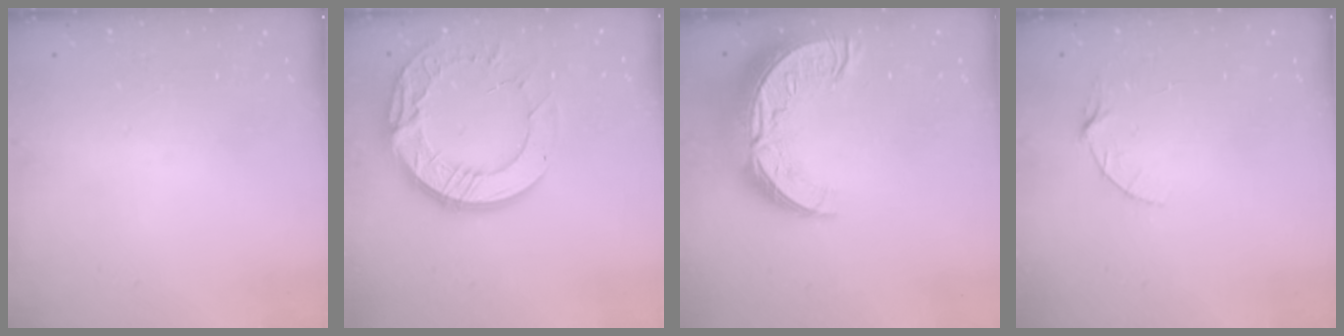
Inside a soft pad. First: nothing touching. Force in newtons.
{"total": 15.9, "press": 15.9, "slide": 1.3}
{"total": 17.2, "press": 17.1, "slide": 1.4}
{"total": 4.3, "press": 4.3, "slide": 0.5}